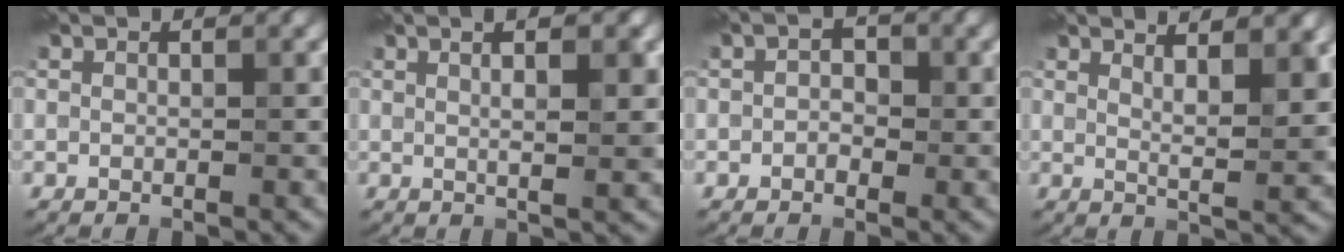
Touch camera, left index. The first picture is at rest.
{"total": 3.5, "force": [1.2, 0.8, 3.2], "torque": [-0.035, 0.006, 0.010]}
{"total": 1.5, "force": [-0.5, 1.0, 0.9], "torque": [-0.014, 0.004, -0.013]}
{"total": 4.4, "force": [2.9, 0.8, 3.2], "torque": [-0.046, 0.011, 0.035]}